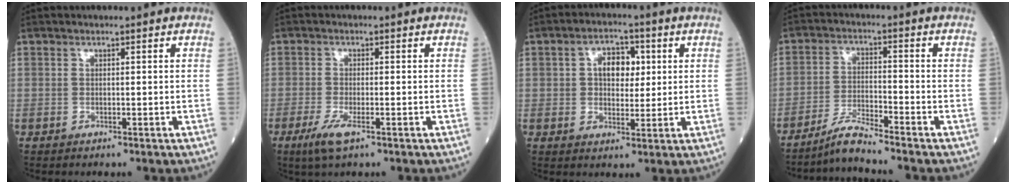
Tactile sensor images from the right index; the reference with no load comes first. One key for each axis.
{"total": 3.9, "fx": -2.1, "fy": 0.7, "fz": 3.2, "tx": -0.071, "ty": -0.010, "tz": -0.041}
{"total": 5.8, "fx": 1.3, "fy": 3.6, "fz": 4.4, "tx": -0.070, "ty": 0.017, "tz": 0.021}
{"total": 4.6, "fx": -4.3, "fy": -1.0, "fz": 1.4, "tx": -0.033, "ty": -0.022, "tz": -0.082}